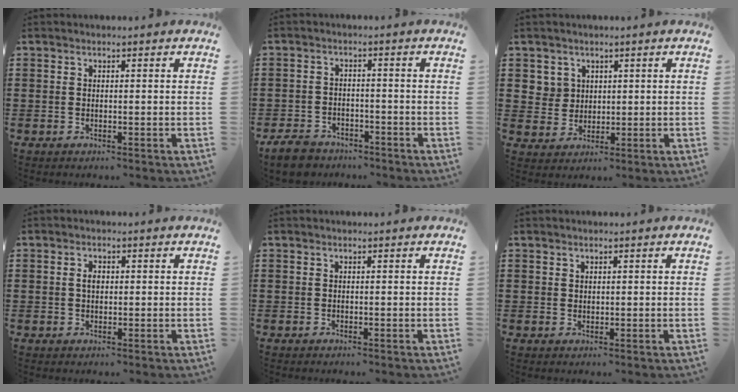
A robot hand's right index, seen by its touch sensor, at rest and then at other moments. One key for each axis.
{"total": 4.2, "fx": -3.8, "fy": 1.3, "fz": 1.0, "tx": -0.033, "ty": 0.005, "tz": -0.081}
{"total": 4.1, "fx": 1.8, "fy": 3.7, "fz": 0.6, "tx": -0.030, "ty": 0.012, "tz": 0.035}
{"total": 1.8, "fx": 0.3, "fy": 1.1, "fz": 1.4, "tx": -0.030, "ty": 0.007, "tz": 0.003}
{"total": 0.0}
{"total": 0.9, "fx": 0.6, "fy": 0.6, "fz": 0.2, "tx": -0.006, "ty": 0.002, "tz": 0.012}